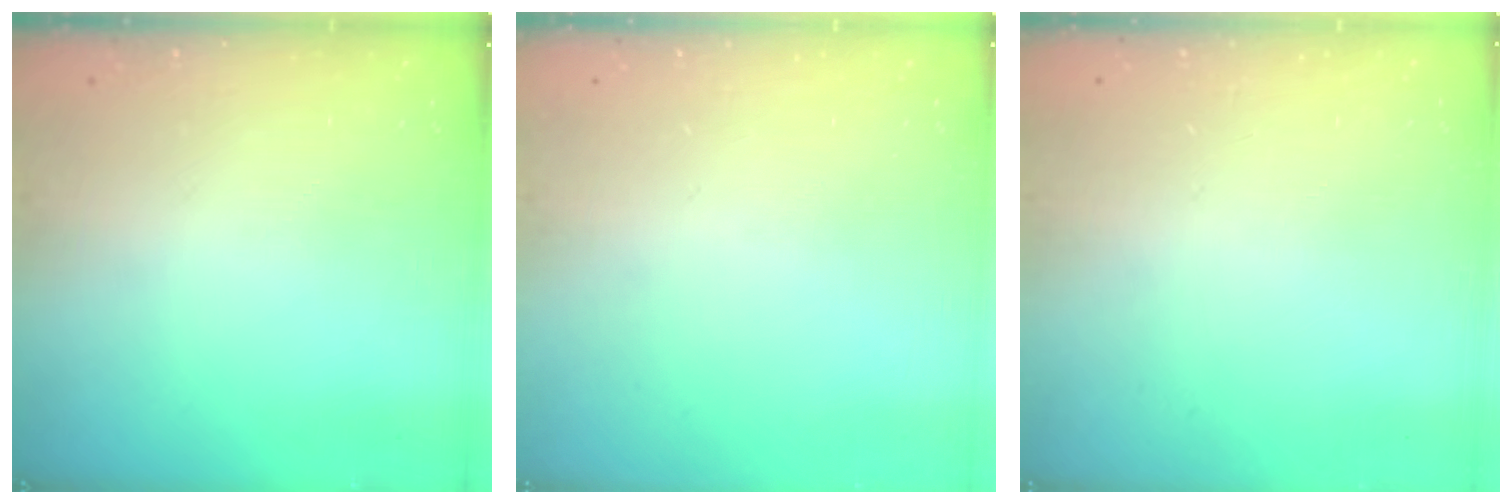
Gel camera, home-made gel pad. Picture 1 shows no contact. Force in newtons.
{"total": 0.0}
{"total": 2.6, "press": 2.6, "slide": 0.2}